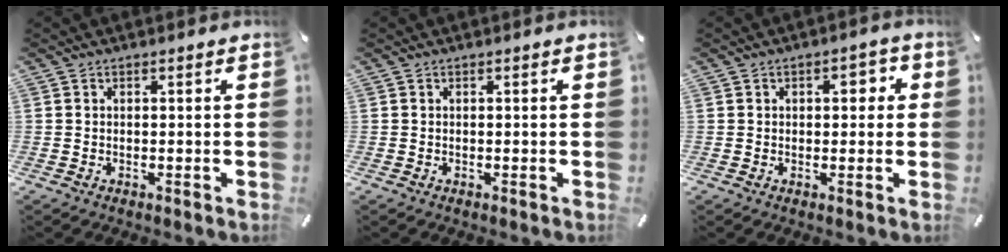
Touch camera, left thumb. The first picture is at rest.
{"total": 0.0}
{"total": 3.5, "force": [0.4, 2.4, 2.5], "torque": [-0.021, -0.001, -0.005]}